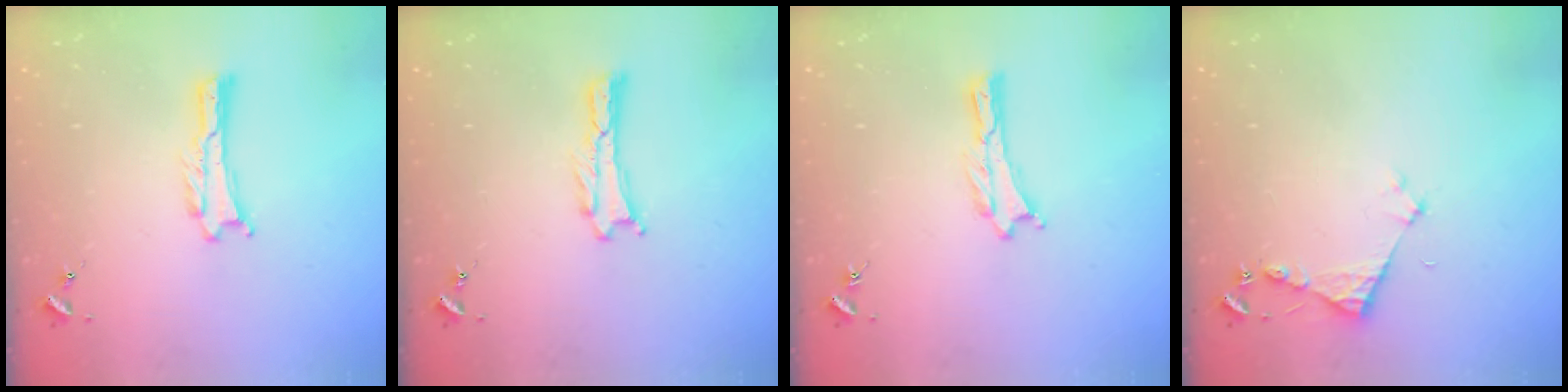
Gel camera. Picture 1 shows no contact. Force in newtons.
{"total": 0.0}
{"total": 0.0}
{"total": 3.3, "press": 3.3, "slide": 0.3}